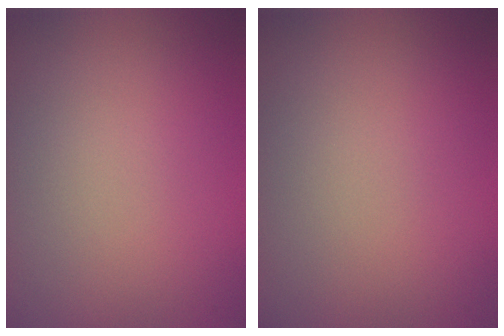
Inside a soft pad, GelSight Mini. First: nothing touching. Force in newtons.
{"total": 0.0}